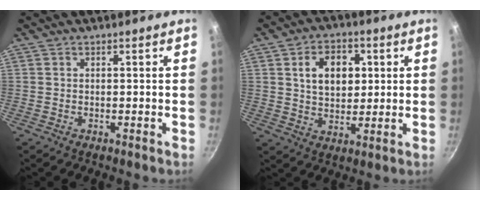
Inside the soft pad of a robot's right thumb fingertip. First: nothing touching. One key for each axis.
{"total": 10.0, "fx": 2.5, "fy": 6.9, "fz": 6.8, "tx": -0.080, "ty": -0.002, "tz": 0.040}